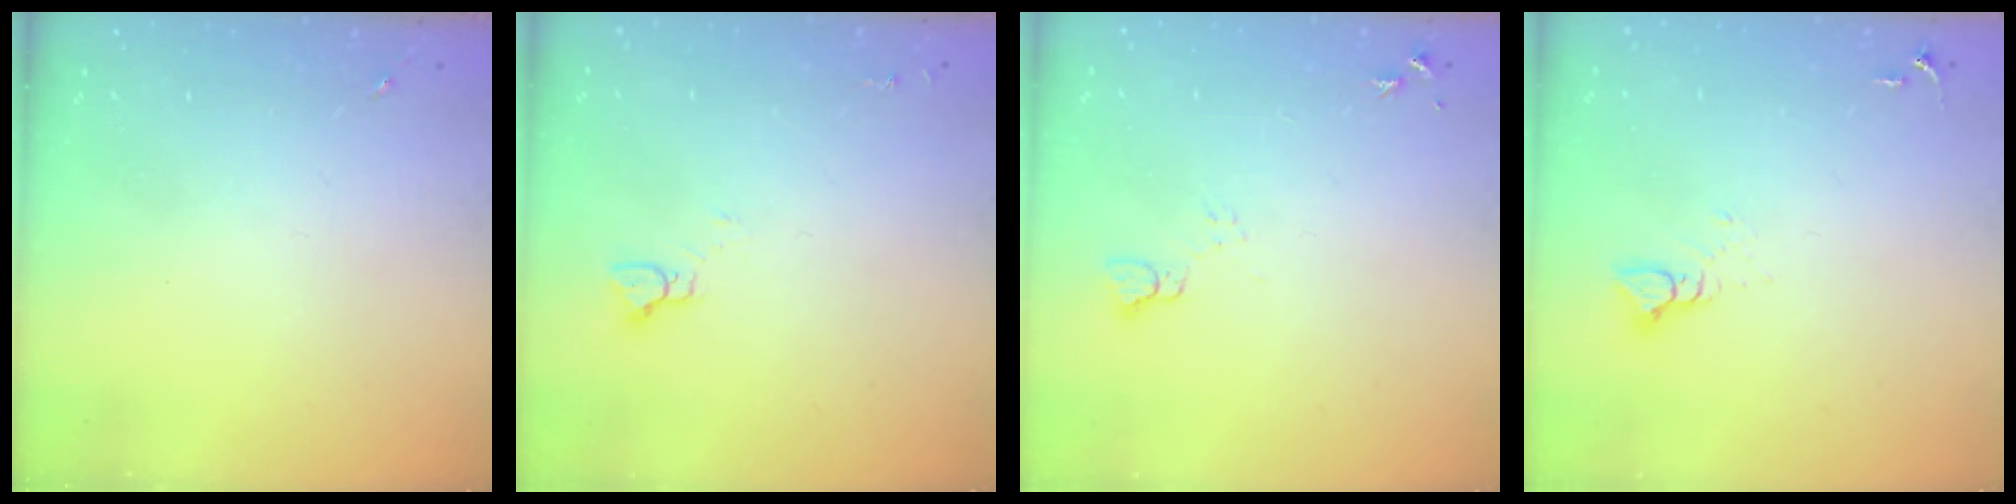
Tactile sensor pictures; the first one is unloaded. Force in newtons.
{"total": 3.6, "press": 3.6, "slide": 0.3}
{"total": 3.7, "press": 3.7, "slide": 0.4}
{"total": 3.3, "press": 3.3, "slide": 0.3}